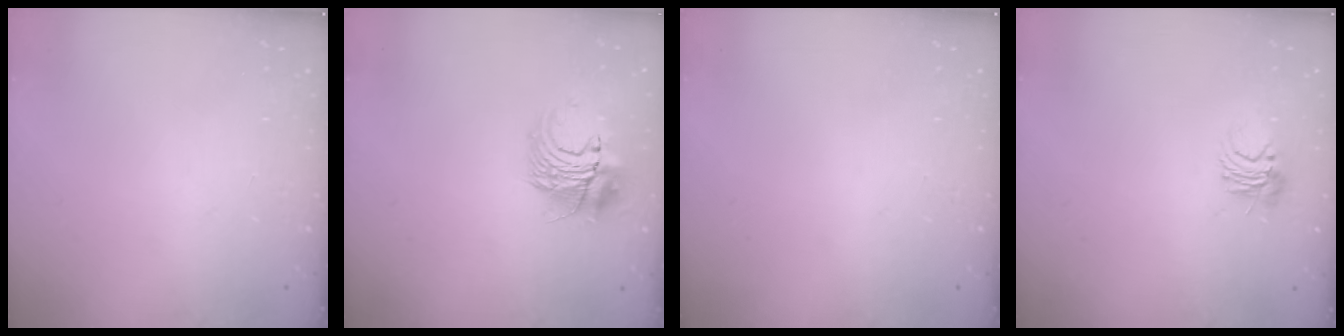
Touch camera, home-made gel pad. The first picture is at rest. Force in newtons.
{"total": 10.9, "press": 10.8, "slide": 1.5}
{"total": 0.0}
{"total": 6.0, "press": 6.0, "slide": 0.6}